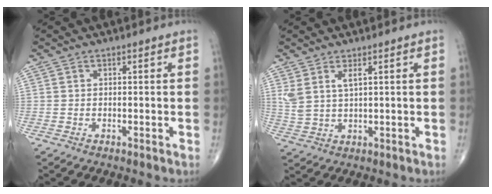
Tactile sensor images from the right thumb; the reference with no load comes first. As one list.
[{"total": 4.4, "force": [2.1, 1.5, 3.6], "torque": [-0.085, -0.008, 0.053]}]